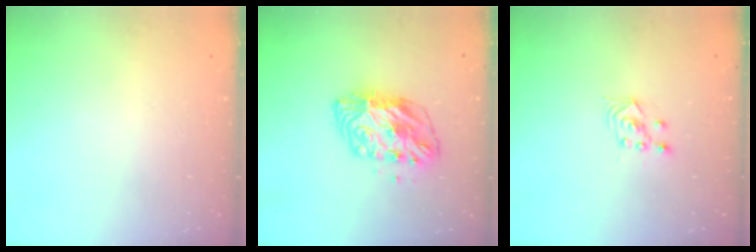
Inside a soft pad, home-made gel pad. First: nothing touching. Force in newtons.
{"total": 9.6, "press": 9.5, "slide": 1.0}
{"total": 2.8, "press": 2.4, "slide": 1.4}